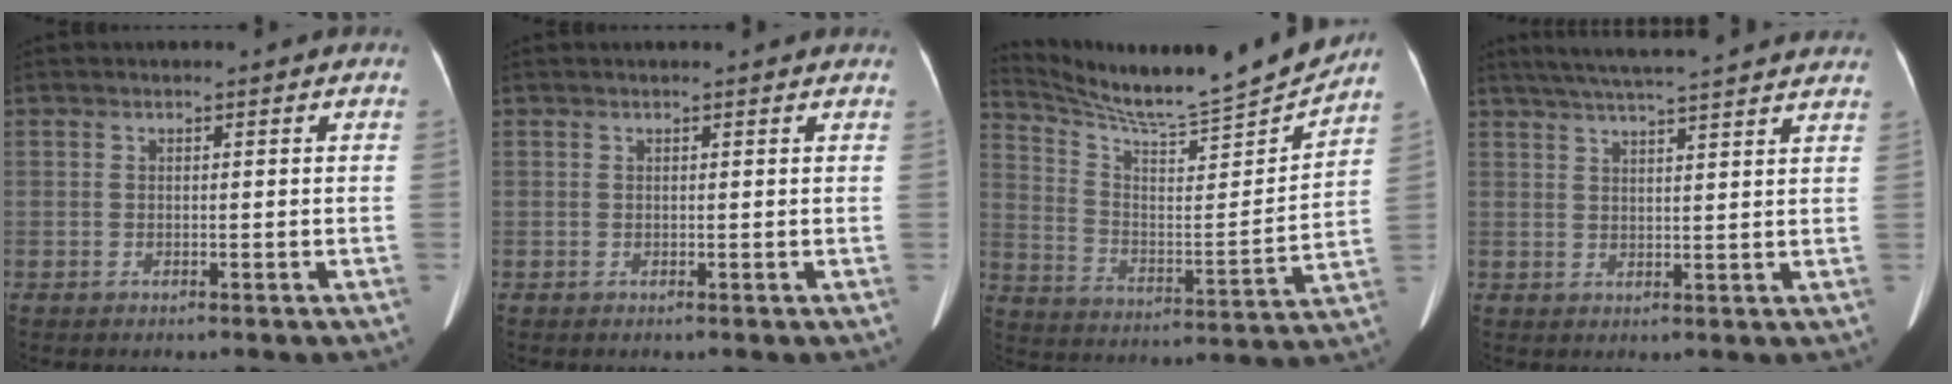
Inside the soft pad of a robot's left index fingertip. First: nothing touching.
{"total": 6.3, "force": [5.9, 0.6, 2.0], "torque": [-0.024, 0.025, 0.061]}
{"total": 18.3, "force": [17.2, -1.6, 6.0], "torque": [-0.116, -0.058, 0.269]}
{"total": 19.6, "force": [17.6, 0.8, 8.6], "torque": [-0.143, 0.025, 0.229]}